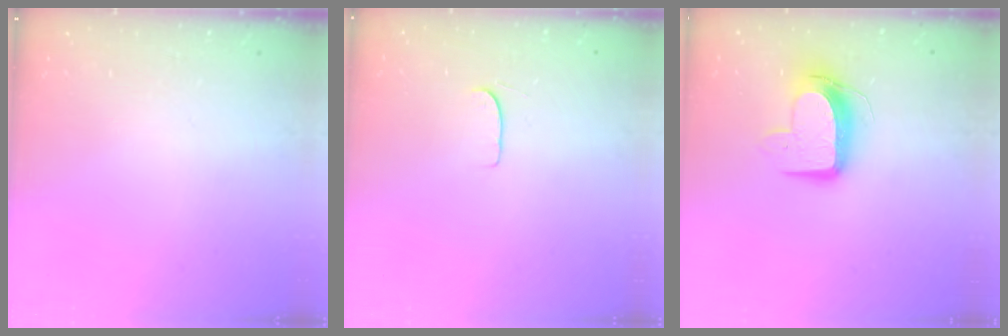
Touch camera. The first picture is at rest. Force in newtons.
{"total": 5.1, "press": 5.1, "slide": 0.4}
{"total": 10.6, "press": 10.6, "slide": 0.2}